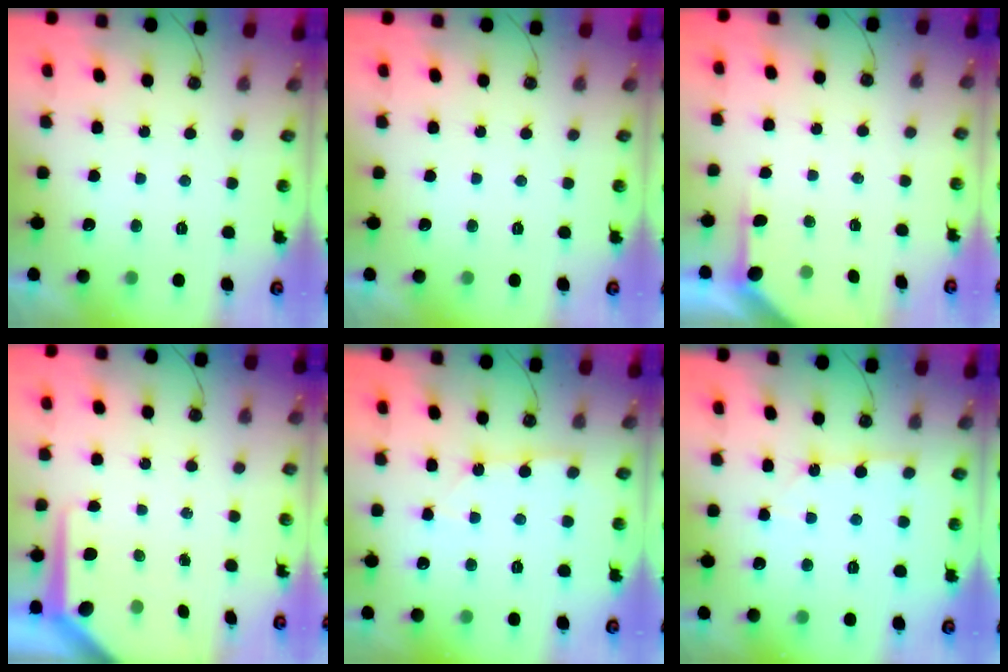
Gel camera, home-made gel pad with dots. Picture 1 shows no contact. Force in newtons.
{"total": 0.0}
{"total": 2.2, "press": 2.2, "slide": 0.3}
{"total": 8.9, "press": 8.9, "slide": 0.7}
{"total": 2.7, "press": 2.7, "slide": 0.3}
{"total": 2.5, "press": 2.5, "slide": 0.3}